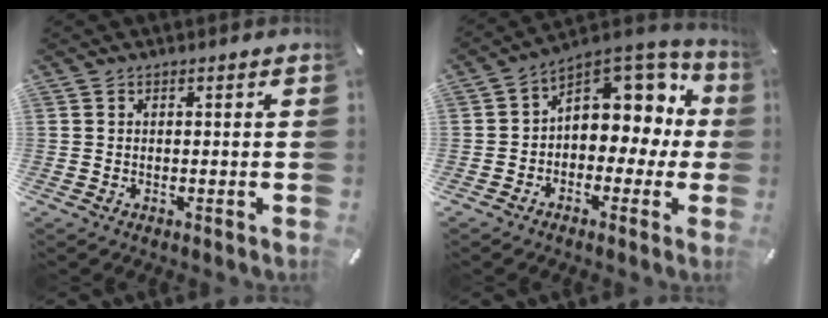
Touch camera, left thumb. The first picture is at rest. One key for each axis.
{"total": 9.1, "fx": 3.6, "fy": 7.1, "fz": 4.3, "tx": -0.052, "ty": -0.038, "tz": 0.067}